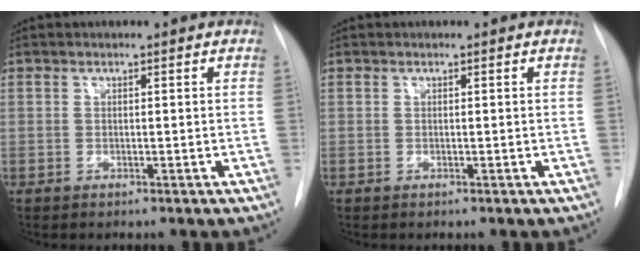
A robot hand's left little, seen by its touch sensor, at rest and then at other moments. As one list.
[{"total": 0.0}]